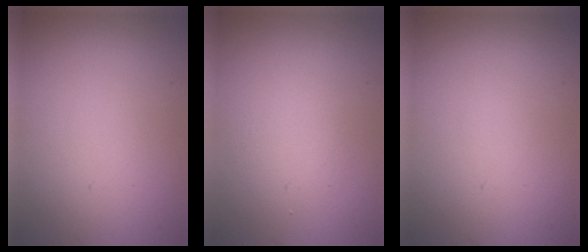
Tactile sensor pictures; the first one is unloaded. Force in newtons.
{"total": 2.2, "press": 2.2, "slide": 0.0}
{"total": 0.0}